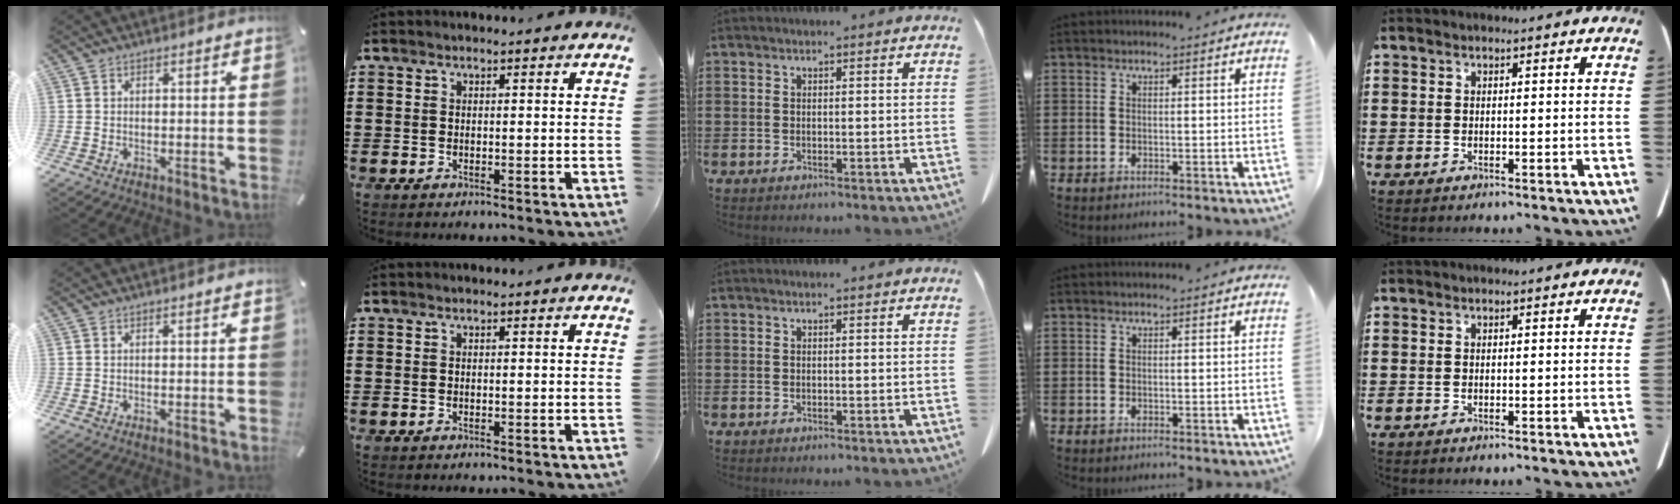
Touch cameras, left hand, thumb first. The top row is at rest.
{}